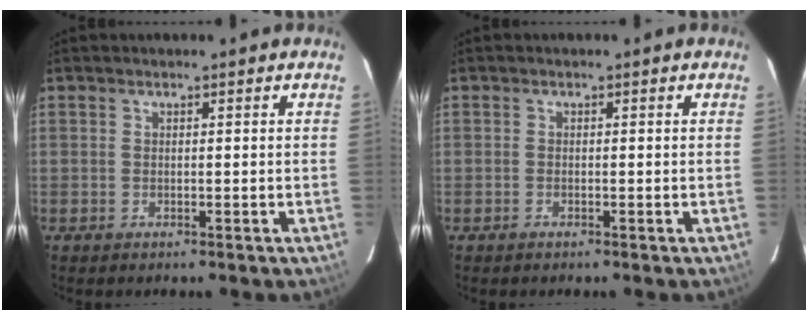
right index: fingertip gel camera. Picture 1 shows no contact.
{"total": 0.6, "force": [-0.4, 0.2, 0.3], "torque": [-0.006, 0.001, -0.010]}